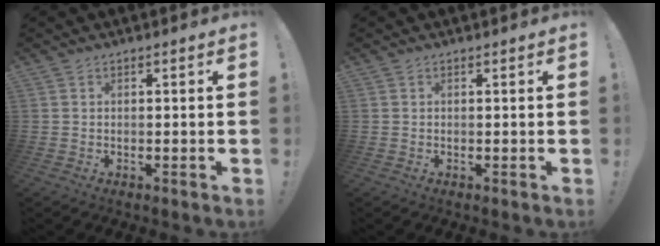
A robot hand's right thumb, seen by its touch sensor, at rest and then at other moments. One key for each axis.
{"total": 0.0}